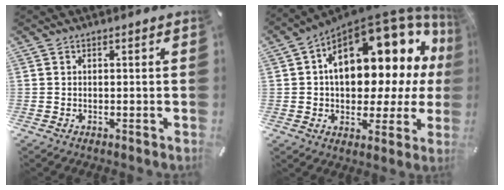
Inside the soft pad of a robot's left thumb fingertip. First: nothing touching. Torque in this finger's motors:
{"motor_torque": [2.47, 2.54, 1.76, -1.01, 0.60]}